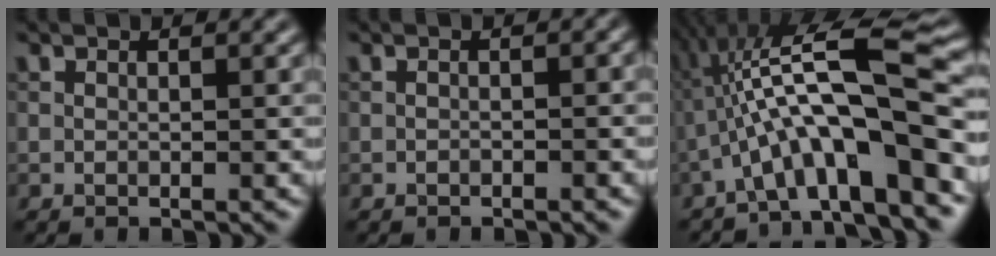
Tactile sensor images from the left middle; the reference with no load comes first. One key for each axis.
{"total": 0.8, "fx": -0.4, "fy": 0.2, "fz": 0.7, "tx": -0.014, "ty": -0.001, "tz": -0.012}
{"total": 11.2, "fx": -2.7, "fy": 2.2, "fz": 10.7, "tx": -0.172, "ty": 0.032, "tz": -0.045}